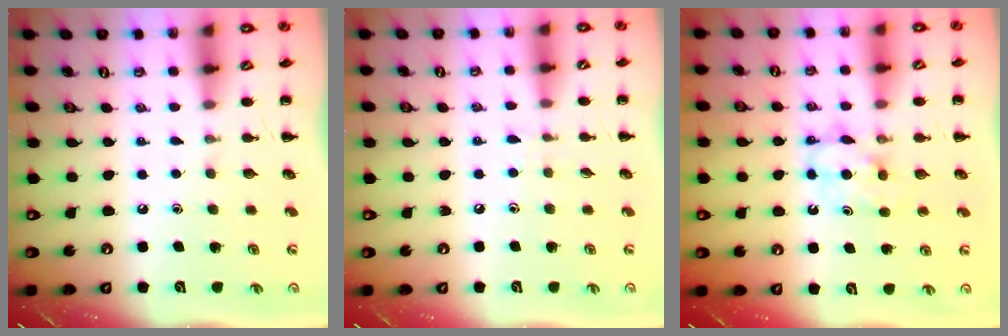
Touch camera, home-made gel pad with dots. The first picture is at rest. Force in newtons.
{"total": 3.9, "press": 3.6, "slide": 1.5}
{"total": 5.4, "press": 5.3, "slide": 1.0}